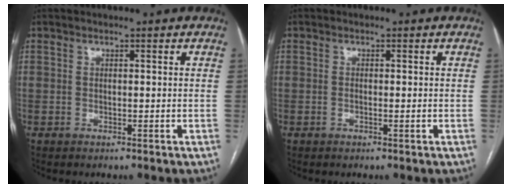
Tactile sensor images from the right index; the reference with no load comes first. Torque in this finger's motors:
{"motor_torque": [-0.25, 0.34, -0.03, -0.01]}